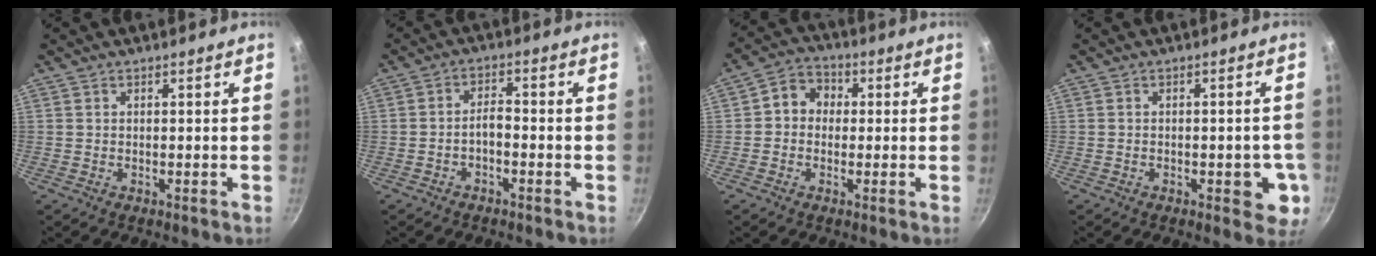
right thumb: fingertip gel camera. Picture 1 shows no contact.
{"total": 3.2, "force": [-1.7, 1.4, 2.3], "torque": [-0.037, 0.025, -0.032]}
{"total": 6.3, "force": [0.3, 5.5, 3.1], "torque": [-0.021, 0.016, -0.014]}
{"total": 6.2, "force": [-1.7, 3.0, 5.2], "torque": [-0.037, 0.002, -0.023]}